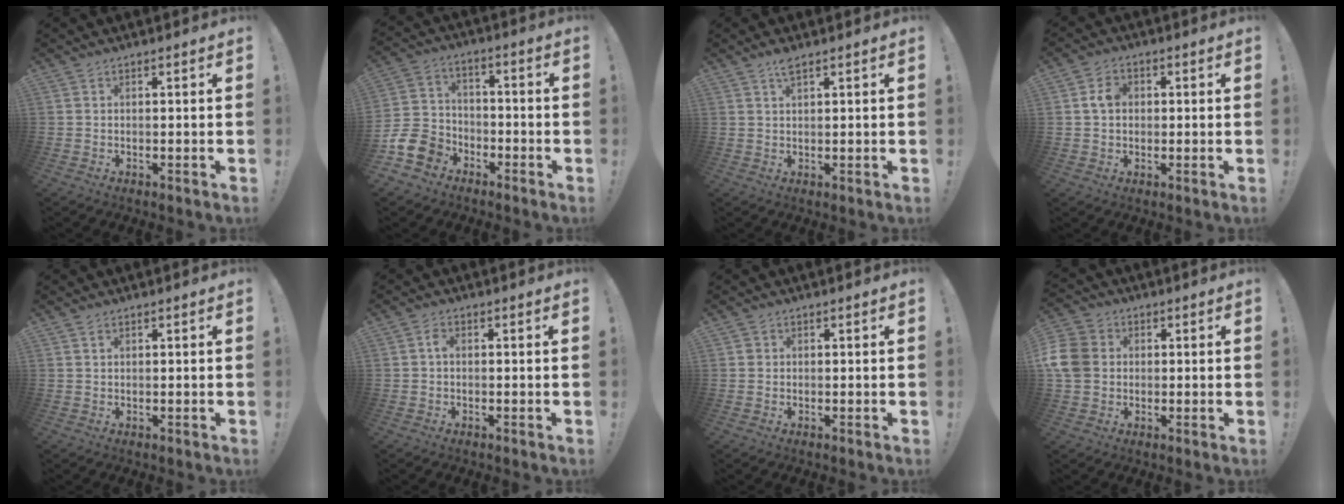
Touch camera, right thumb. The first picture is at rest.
{"total": 12.3, "force": [-7.1, 8.9, 4.4], "torque": [-0.103, 0.050, -0.130]}
{"total": 2.8, "force": [1.8, 0.7, 2.0], "torque": [-0.037, -0.005, 0.031]}
{"total": 6.0, "force": [0.7, 4.6, 3.8], "torque": [-0.068, 0.014, 0.014]}
{"total": 0.8, "force": [0.5, 0.4, 0.5], "torque": [-0.002, -0.003, 0.008]}
{"total": 1.5, "force": [-0.3, 0.8, 1.2], "torque": [-0.024, 0.005, -0.007]}
{"total": 0.8, "force": [0.1, 0.8, 0.1], "torque": [0.000, 0.002, 0.002]}
{"total": 9.8, "force": [0.5, 8.3, 5.1], "torque": [-0.101, 0.013, 0.013]}